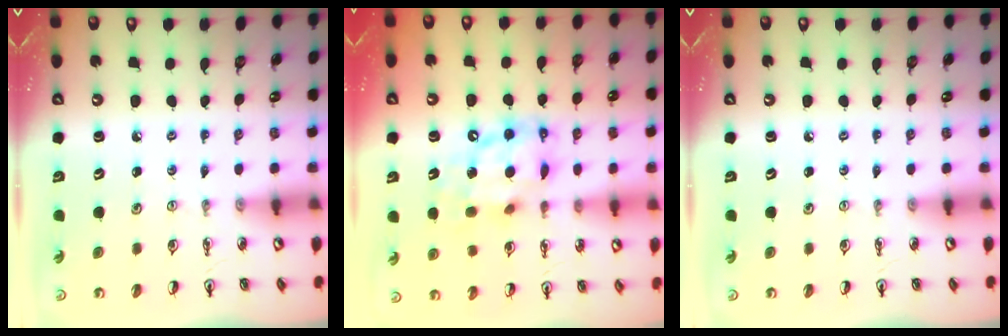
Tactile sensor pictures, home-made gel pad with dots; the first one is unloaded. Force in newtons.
{"total": 12.0, "press": 12.0, "slide": 0.9}
{"total": 0.0}